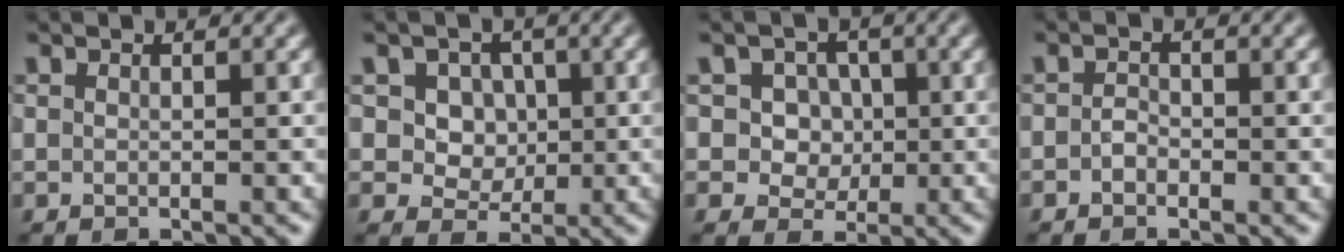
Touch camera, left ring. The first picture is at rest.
{"total": 6.1, "force": [2.1, 4.9, 2.8], "torque": [-0.048, 0.013, 0.022]}
{"total": 4.7, "force": [1.1, 4.0, 2.2], "torque": [-0.020, 0.017, 0.003]}
{"total": 1.0, "force": [-0.4, 0.7, 0.6], "torque": [-0.014, 0.001, -0.011]}